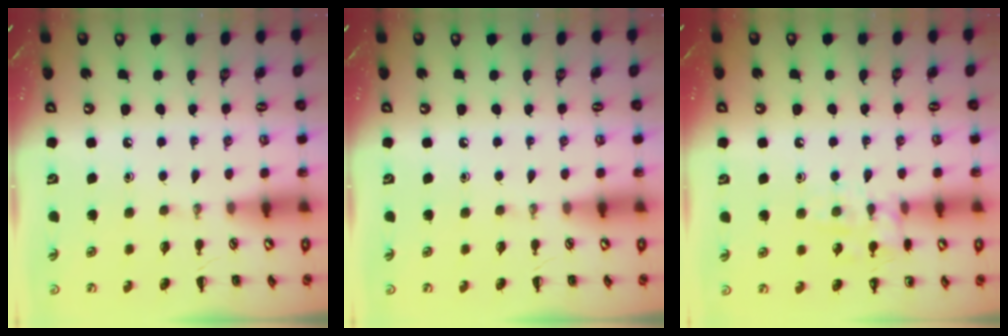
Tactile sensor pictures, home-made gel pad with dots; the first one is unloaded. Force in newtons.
{"total": 0.0}
{"total": 9.2, "press": 9.1, "slide": 1.2}